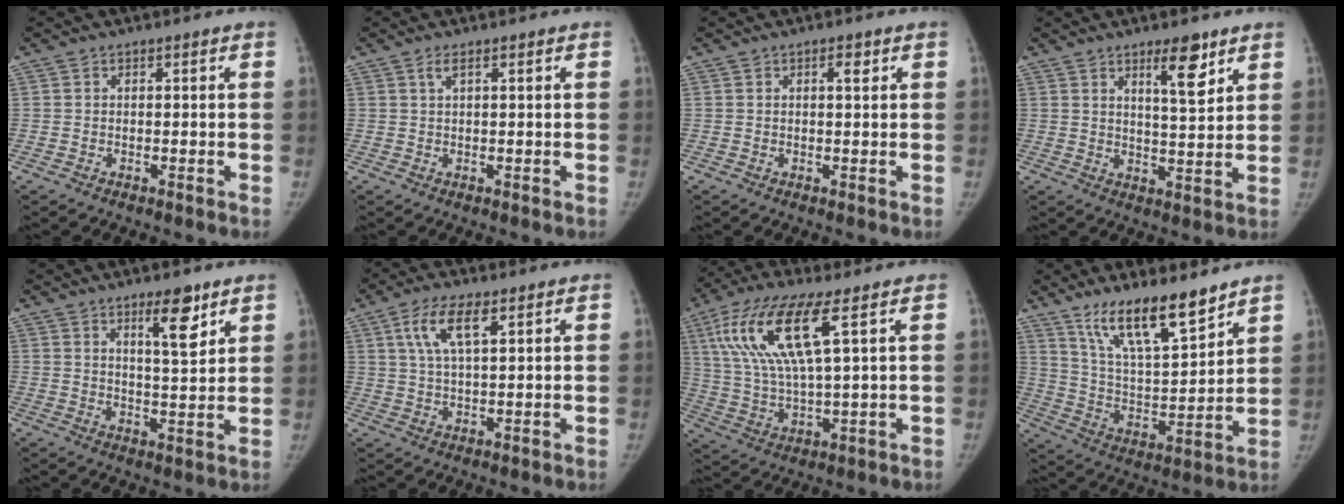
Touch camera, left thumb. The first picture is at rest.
{"total": 1.3, "force": [0.7, 0.2, 1.1], "torque": [-0.027, 0.006, 0.016]}
{"total": 1.7, "force": [0.8, 0.6, 1.4], "torque": [-0.018, -0.001, 0.011]}
{"total": 7.2, "force": [4.5, 1.8, 5.2], "torque": [-0.068, -0.034, 0.072]}
{"total": 7.2, "force": [4.6, 1.8, 5.2], "torque": [-0.068, -0.034, 0.072]}
{"total": 7.6, "force": [3.6, 2.6, 6.2], "torque": [-0.122, -0.006, 0.071]}
{"total": 15.8, "force": [6.4, 3.9, 13.9], "torque": [-0.304, -0.015, 0.125]}
{"total": 15.8, "force": [11.8, 4.1, 9.6], "torque": [-0.137, -0.076, 0.219]}